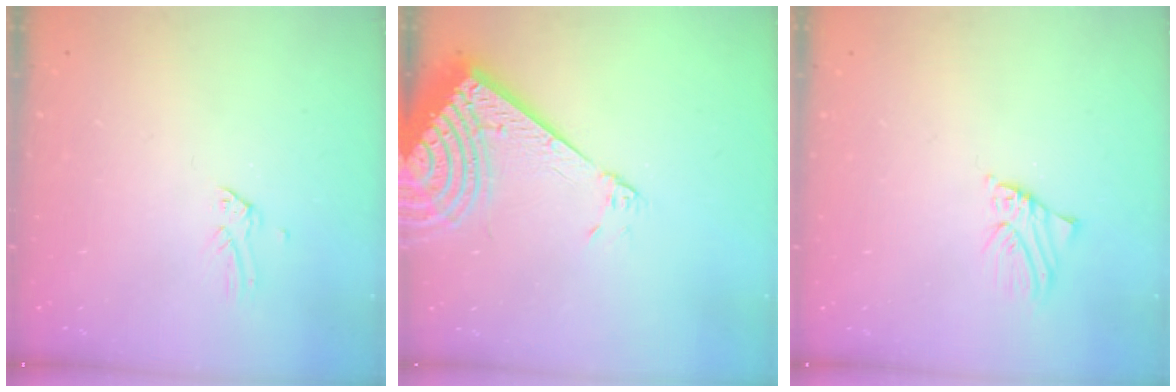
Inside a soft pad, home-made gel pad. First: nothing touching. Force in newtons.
{"total": 13.1, "press": 13.0, "slide": 2.1}
{"total": 1.6, "press": 1.6, "slide": 0.1}